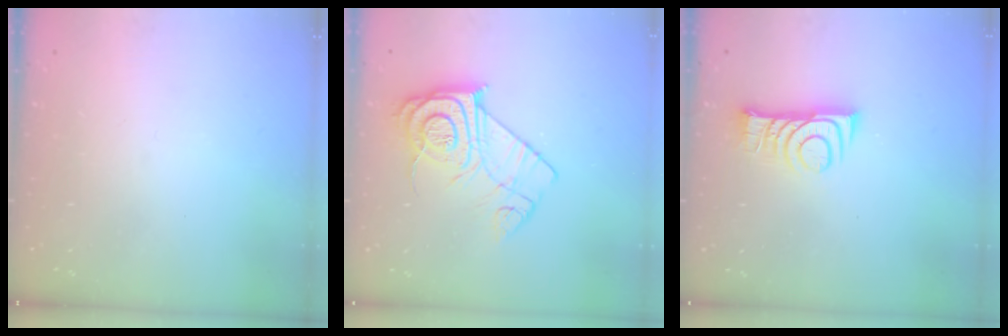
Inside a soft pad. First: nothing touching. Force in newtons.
{"total": 13.5, "press": 13.5, "slide": 1.0}
{"total": 8.8, "press": 8.8, "slide": 0.8}